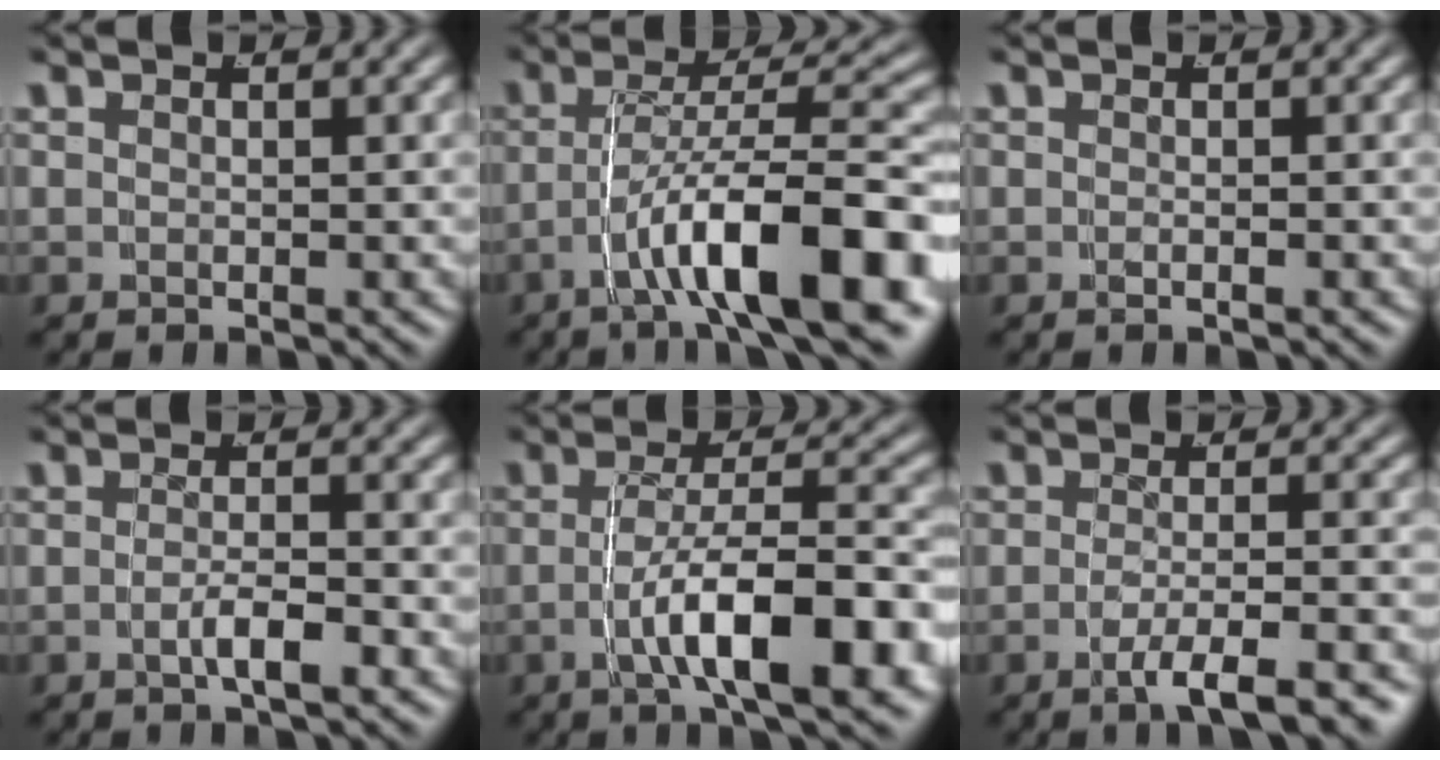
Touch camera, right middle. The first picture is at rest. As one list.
[{"total": 9.8, "force": [-4.4, 2.5, 8.4], "torque": [-0.121, -0.001, -0.062]}, {"total": 0.7, "force": [-0.4, -0.5, 0.2], "torque": [-0.009, -0.002, -0.005]}, {"total": 2.2, "force": [-1.3, -0.1, 1.7], "torque": [-0.028, -0.006, -0.023]}, {"total": 8.3, "force": [-3.2, 2.4, 7.3], "torque": [-0.106, -0.002, -0.048]}, {"total": 4.6, "force": [-3.2, 0.4, 3.3], "torque": [-0.059, -0.015, -0.044]}]